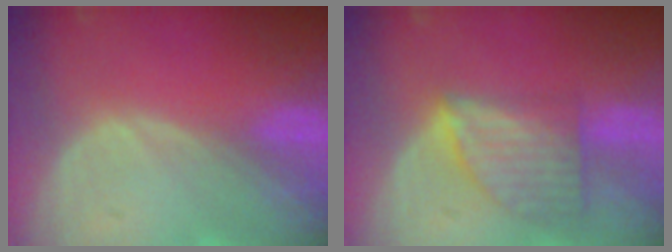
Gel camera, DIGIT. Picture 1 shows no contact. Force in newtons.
{"total": 7.5, "press": 6.9, "slide": 3.0}